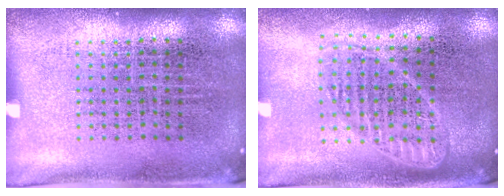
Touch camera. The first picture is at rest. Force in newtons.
{"total": 1.8, "press": 1.5, "slide": 0.9}